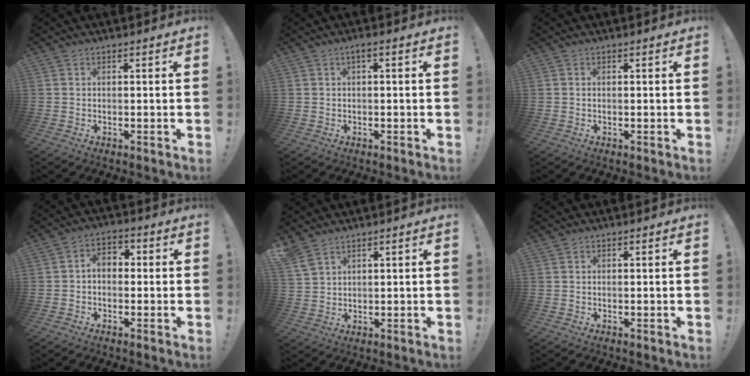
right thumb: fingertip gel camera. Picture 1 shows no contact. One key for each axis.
{"total": 1.8, "fx": -0.5, "fy": 0.2, "fz": 1.7, "tx": -0.028, "ty": 0.004, "tz": -0.012}
{"total": 0.0}
{"total": 4.7, "fx": -0.1, "fy": 3.4, "fz": 3.3, "tx": -0.055, "ty": 0.008, "tz": -0.003}
{"total": 4.8, "fx": 3.8, "fy": 2.0, "fz": 2.3, "tx": -0.049, "ty": -0.016, "tz": 0.074}
{"total": 0.0}